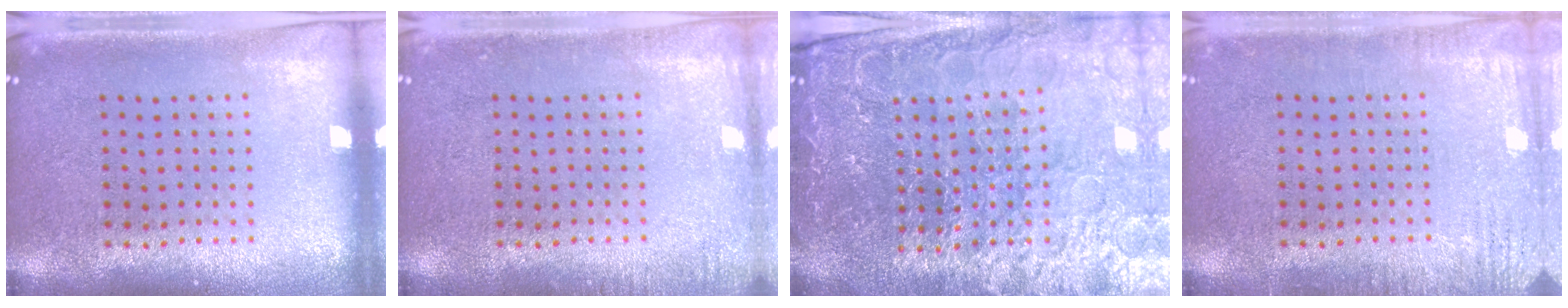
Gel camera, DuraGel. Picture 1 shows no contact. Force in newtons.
{"total": 1.3, "press": 1.2, "slide": 0.2}
{"total": 5.1, "press": 4.7, "slide": 1.9}
{"total": 2.5, "press": 2.5, "slide": 0.4}